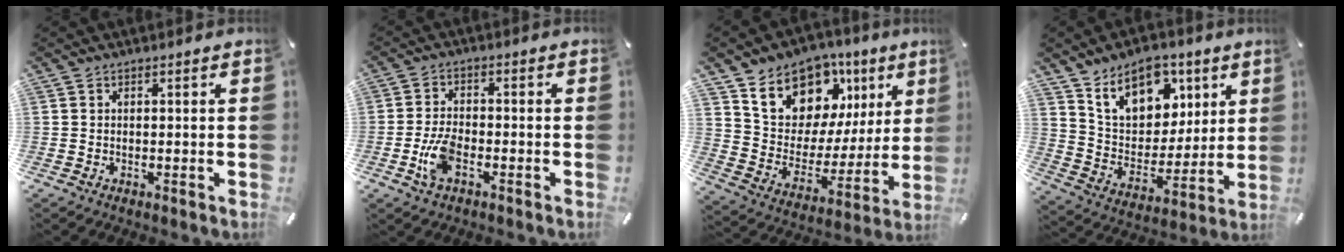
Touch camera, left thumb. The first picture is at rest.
{"total": 6.7, "force": [-2.6, 3.3, 5.2], "torque": [-0.116, 0.004, -0.050]}
{"total": 13.9, "force": [9.7, 9.3, 3.7], "torque": [-0.067, -0.086, 0.173]}
{"total": 14.0, "force": [8.7, 9.6, 5.4], "torque": [-0.093, -0.049, 0.165]}